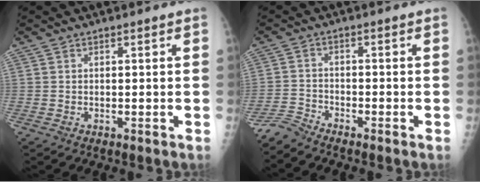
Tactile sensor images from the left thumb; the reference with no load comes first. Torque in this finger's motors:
{"motor_torque": [0.04, 0.09, -0.03, 0.02, 0.03]}